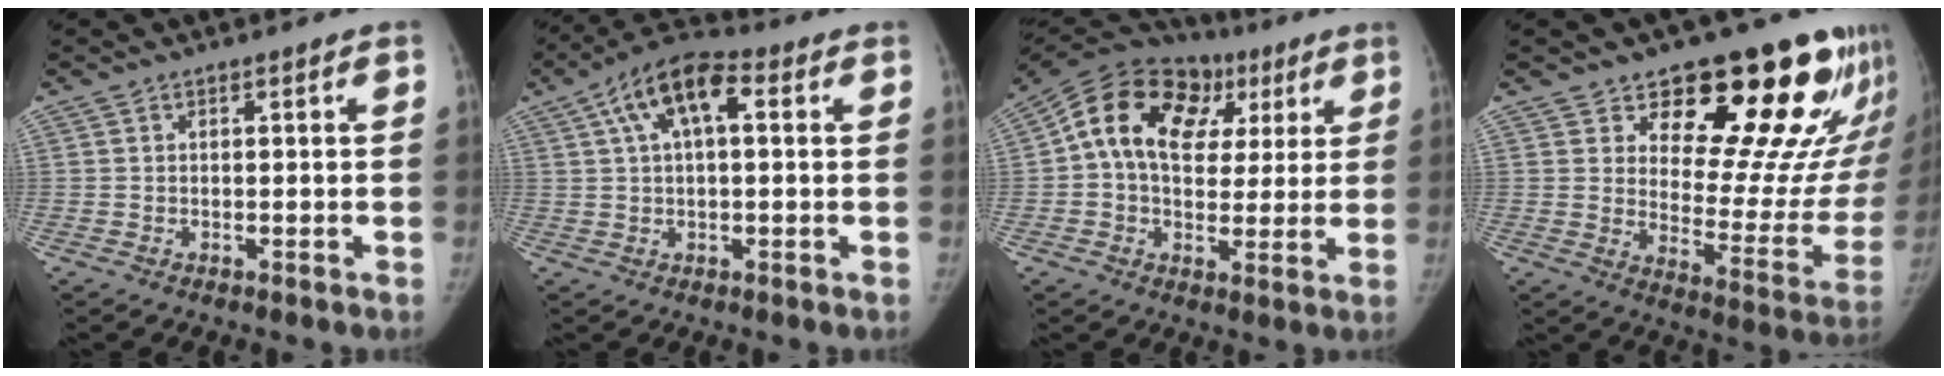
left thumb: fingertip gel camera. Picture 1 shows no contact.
{"total": 11.1, "force": [3.4, 5.2, 9.1], "torque": [-0.160, 0.031, 0.051]}
{"total": 20.7, "force": [6.3, 14.3, 13.6], "torque": [-0.211, 0.040, 0.098]}
{"total": 22.2, "force": [14.8, 9.1, 13.8], "torque": [-0.125, -0.102, 0.204]}